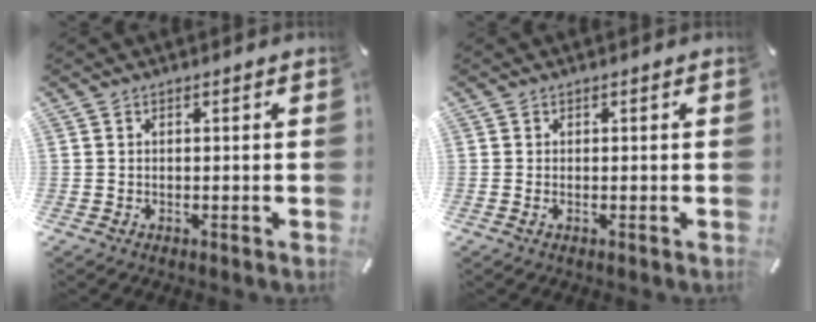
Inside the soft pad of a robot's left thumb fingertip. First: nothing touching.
{"total": 0.7, "force": [-0.2, 0.2, 0.6], "torque": [-0.011, -0.001, -0.003]}